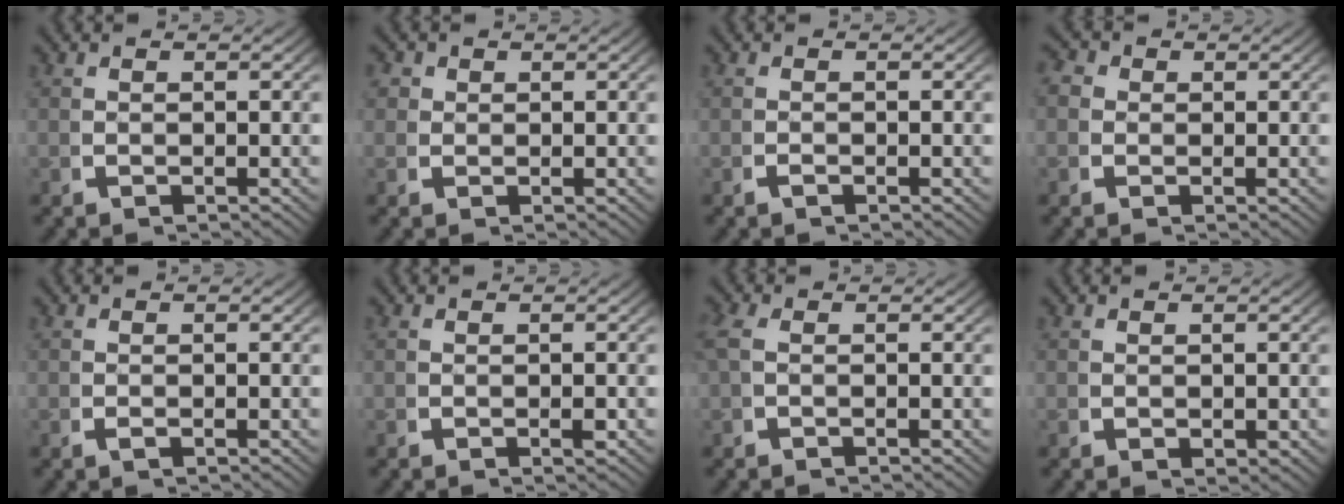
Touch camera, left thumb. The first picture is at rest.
{"total": 1.9, "force": [0.8, 1.7, 0.6], "torque": [-0.015, -0.005, 0.013]}
{"total": 0.5, "force": [-0.4, 0.1, 0.3], "torque": [-0.008, 0.000, -0.009]}
{"total": 2.5, "force": [0.4, 2.3, 0.9], "torque": [-0.019, -0.003, -0.001]}
{"total": 0.5, "force": [-0.2, 0.2, 0.5], "torque": [-0.012, -0.002, -0.003]}
{"total": 0.6, "force": [0.0, 0.1, 0.6], "torque": [-0.010, 0.002, -0.001]}
{"total": 1.3, "force": [-0.1, 0.8, 1.0], "torque": [-0.034, 0.000, 0.001]}
{"total": 0.9, "force": [0.3, 0.6, 0.7], "torque": [-0.010, -0.006, 0.009]}